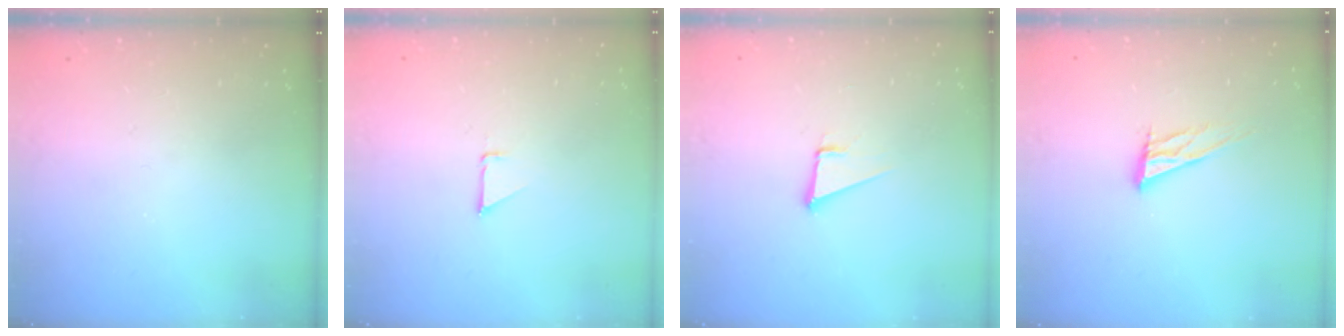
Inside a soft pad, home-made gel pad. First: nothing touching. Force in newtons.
{"total": 0.8, "press": 0.8, "slide": 0.1}
{"total": 4.3, "press": 3.4, "slide": 2.6}
{"total": 11.0, "press": 10.7, "slide": 2.6}